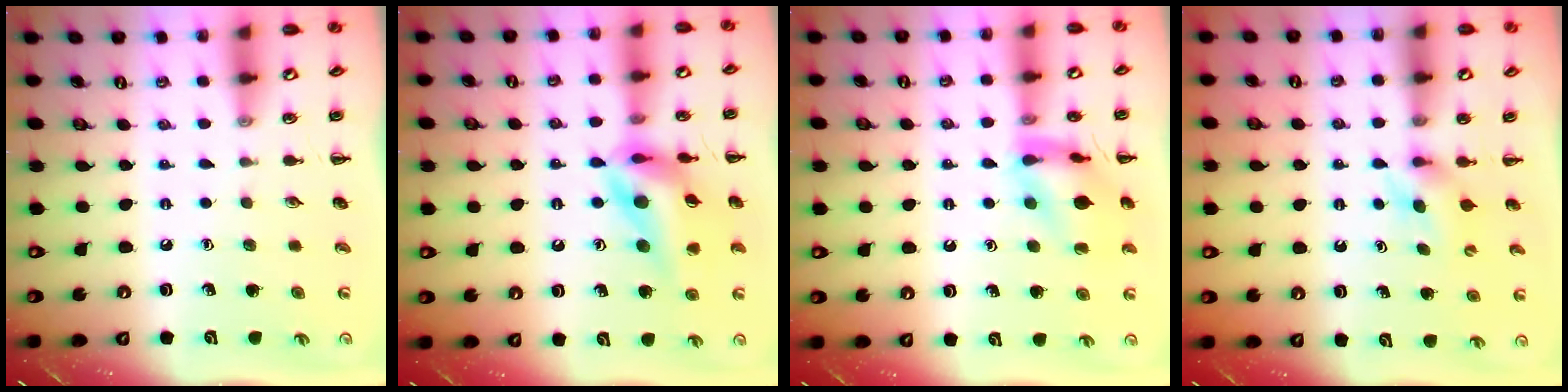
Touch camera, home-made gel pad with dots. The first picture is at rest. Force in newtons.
{"total": 15.1, "press": 14.7, "slide": 3.7}
{"total": 12.9, "press": 12.9, "slide": 1.5}
{"total": 4.9, "press": 4.7, "slide": 1.3}